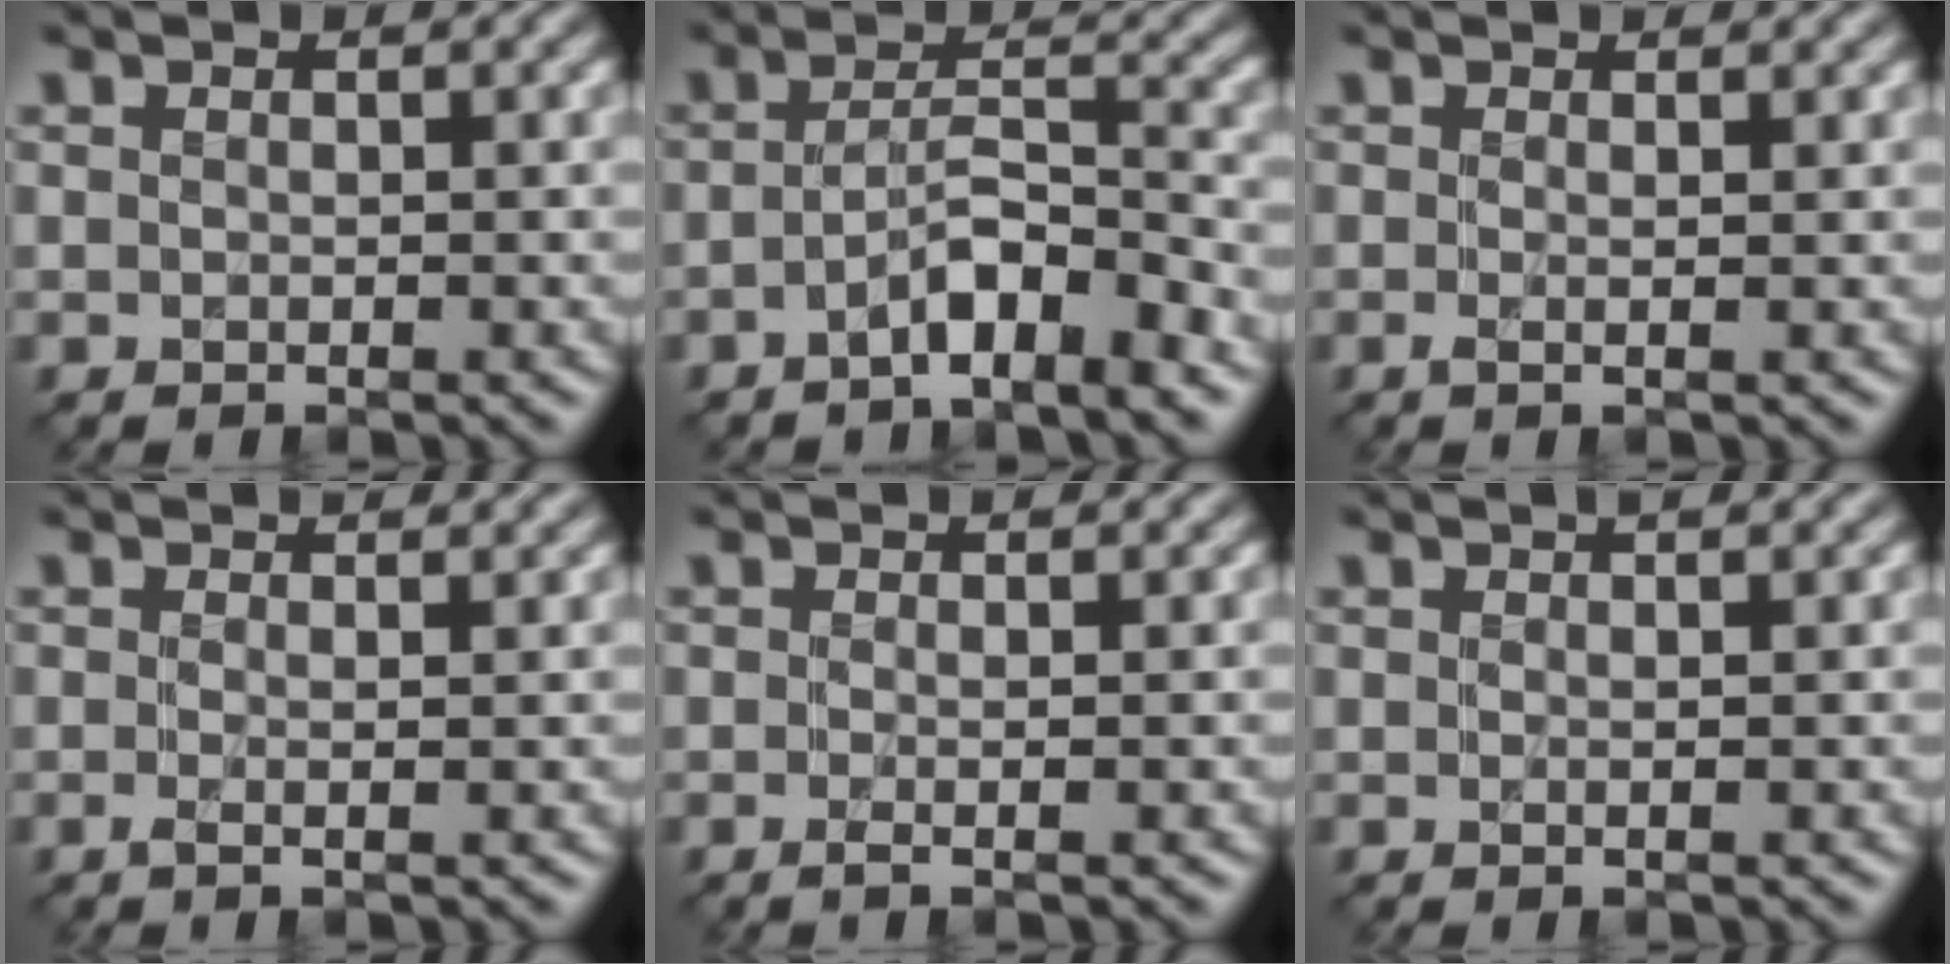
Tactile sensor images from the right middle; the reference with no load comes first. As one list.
[{"total": 4.1, "force": [-2.4, 0.9, 3.2], "torque": [-0.057, 0.011, -0.047]}, {"total": 1.5, "force": [0.3, 0.5, 1.4], "torque": [-0.023, 0.000, -0.001]}, {"total": 2.0, "force": [0.5, 0.6, 1.8], "torque": [-0.028, 0.002, -0.002]}, {"total": 1.7, "force": [-0.1, 0.5, 1.6], "torque": [-0.026, -0.003, -0.007]}, {"total": 2.8, "force": [1.4, 1.1, 2.1], "torque": [-0.014, 0.004, -0.007]}]